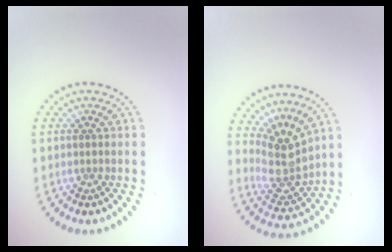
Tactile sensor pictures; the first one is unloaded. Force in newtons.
{"total": 4.0, "press": 2.8, "slide": 2.8}